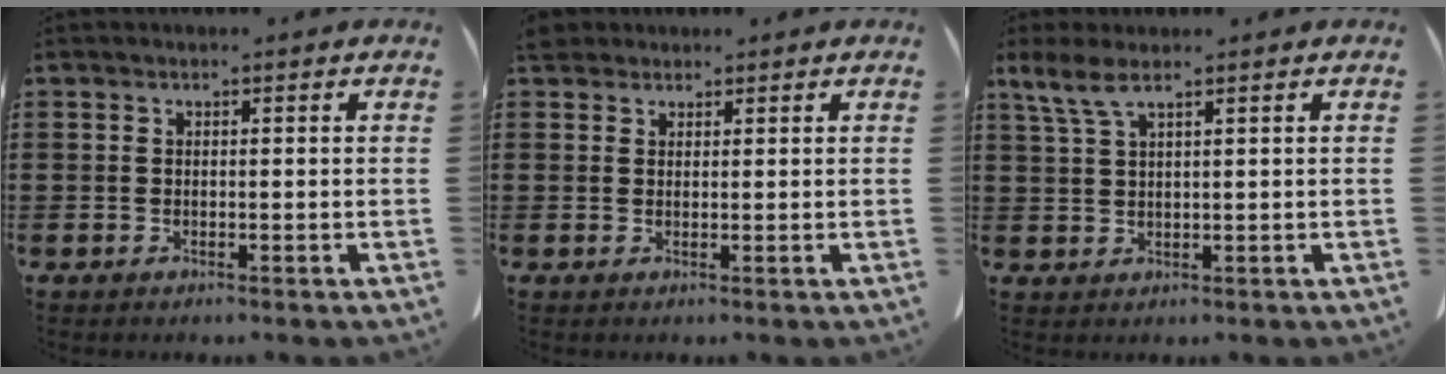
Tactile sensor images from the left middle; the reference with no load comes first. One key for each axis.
{"total": 2.1, "fx": 1.8, "fy": 1.0, "fz": 0.6, "tx": -0.018, "ty": 0.007, "tz": 0.036}
{"total": 3.7, "fx": 2.3, "fy": 0.8, "fz": 2.8, "tx": -0.069, "ty": 0.000, "tz": 0.039}